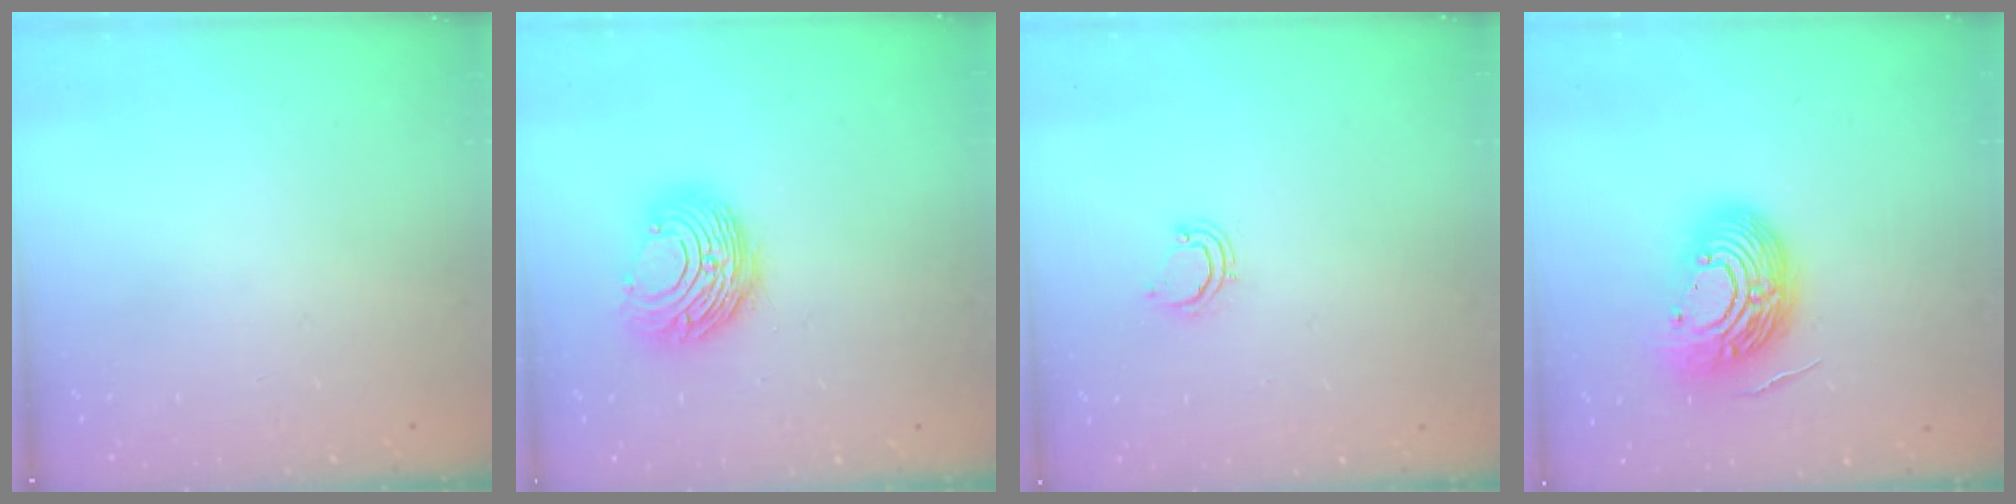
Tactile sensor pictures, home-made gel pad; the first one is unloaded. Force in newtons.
{"total": 10.9, "press": 10.9, "slide": 0.6}
{"total": 4.6, "press": 4.6, "slide": 0.3}
{"total": 17.3, "press": 17.3, "slide": 1.4}